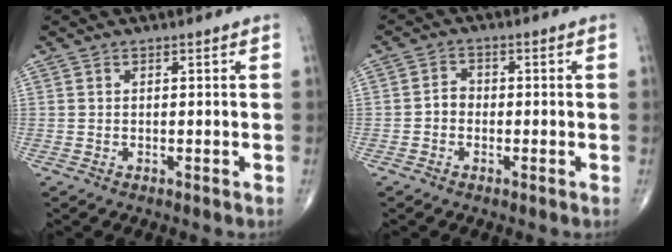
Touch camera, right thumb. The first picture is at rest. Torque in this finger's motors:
{"motor_torque": [0.57, 0.41, 0.28, -0.10, 0.02]}